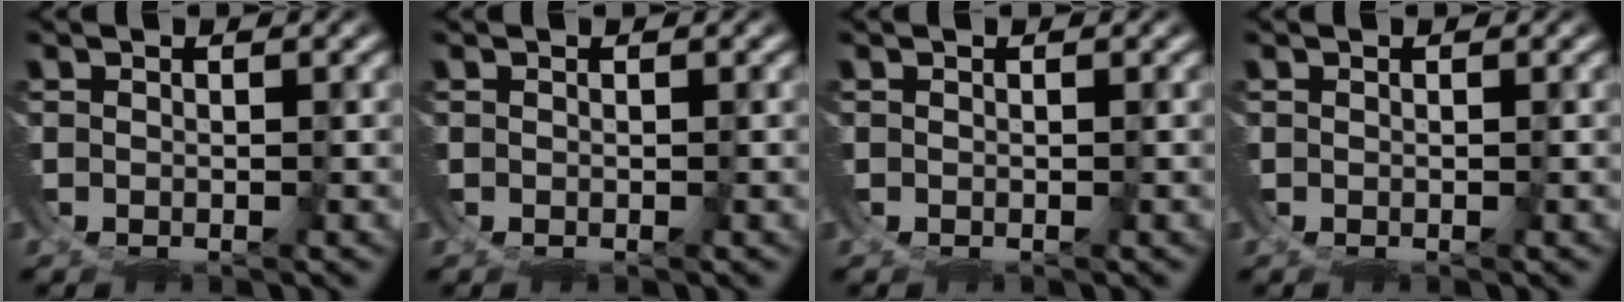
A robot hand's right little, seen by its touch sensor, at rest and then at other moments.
{"total": 0.0}
{"total": 0.0}
{"total": 0.0}